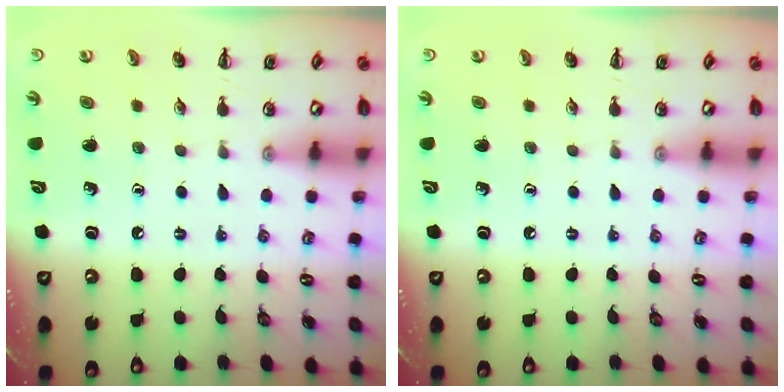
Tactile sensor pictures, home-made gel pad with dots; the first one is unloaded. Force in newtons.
{"total": 0.0}